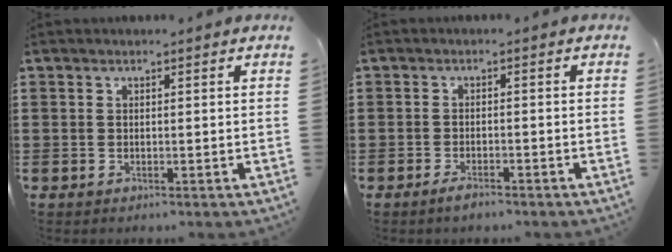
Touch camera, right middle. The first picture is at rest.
{"total": 1.8, "force": [-1.5, 0.3, 1.0], "torque": [-0.020, -0.001, -0.026]}